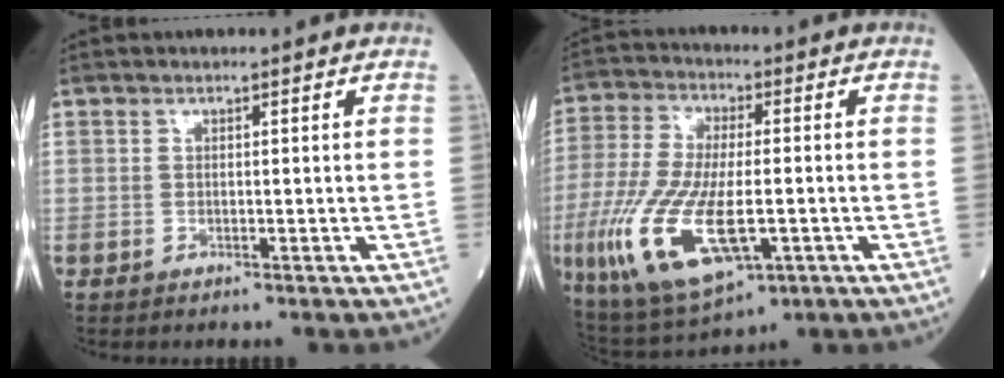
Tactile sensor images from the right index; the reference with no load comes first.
{"total": 16.3, "force": [-4.5, 5.8, 14.5], "torque": [-0.312, -0.020, -0.070]}